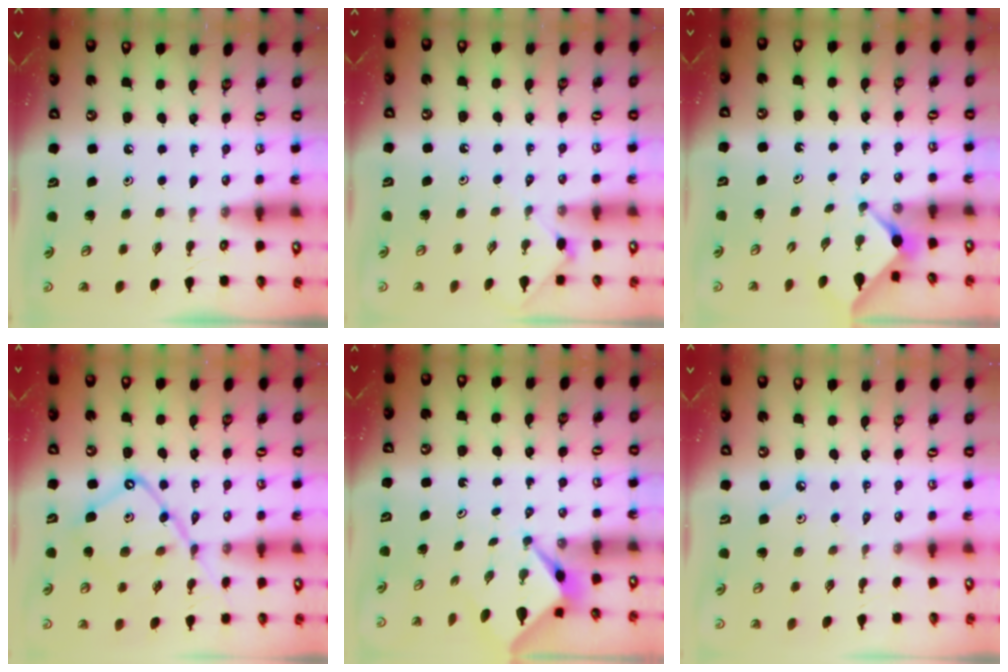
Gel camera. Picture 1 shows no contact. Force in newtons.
{"total": 3.6, "press": 3.5, "slide": 0.7}
{"total": 2.9, "press": 2.8, "slide": 0.3}
{"total": 15.8, "press": 15.7, "slide": 1.6}
{"total": 2.6, "press": 2.6, "slide": 0.1}
{"total": 1.7, "press": 1.6, "slide": 0.3}